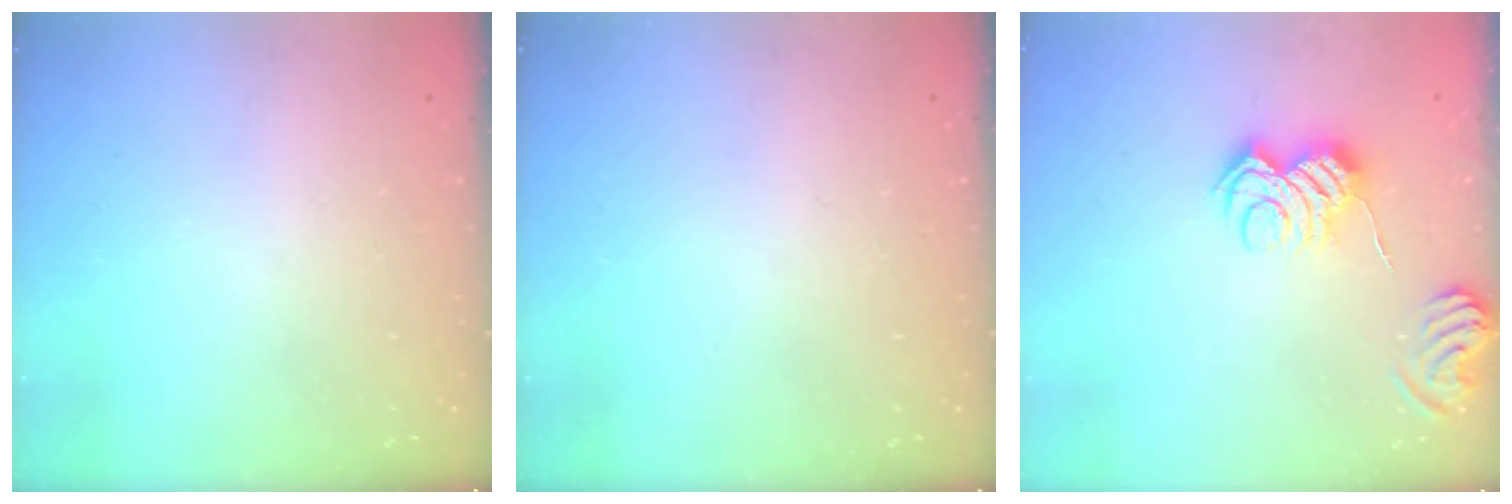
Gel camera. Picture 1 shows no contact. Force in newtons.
{"total": 0.0}
{"total": 9.6, "press": 9.6, "slide": 0.5}